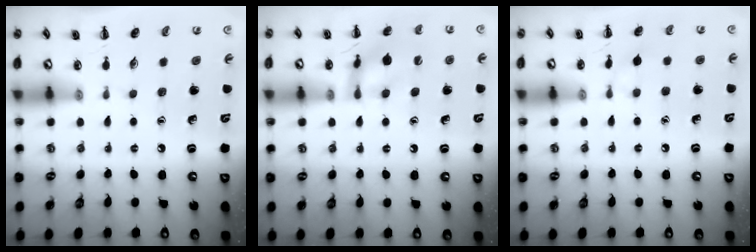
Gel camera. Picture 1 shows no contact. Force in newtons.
{"total": 13.7, "press": 13.6, "slide": 2.0}
{"total": 4.1, "press": 3.8, "slide": 1.5}